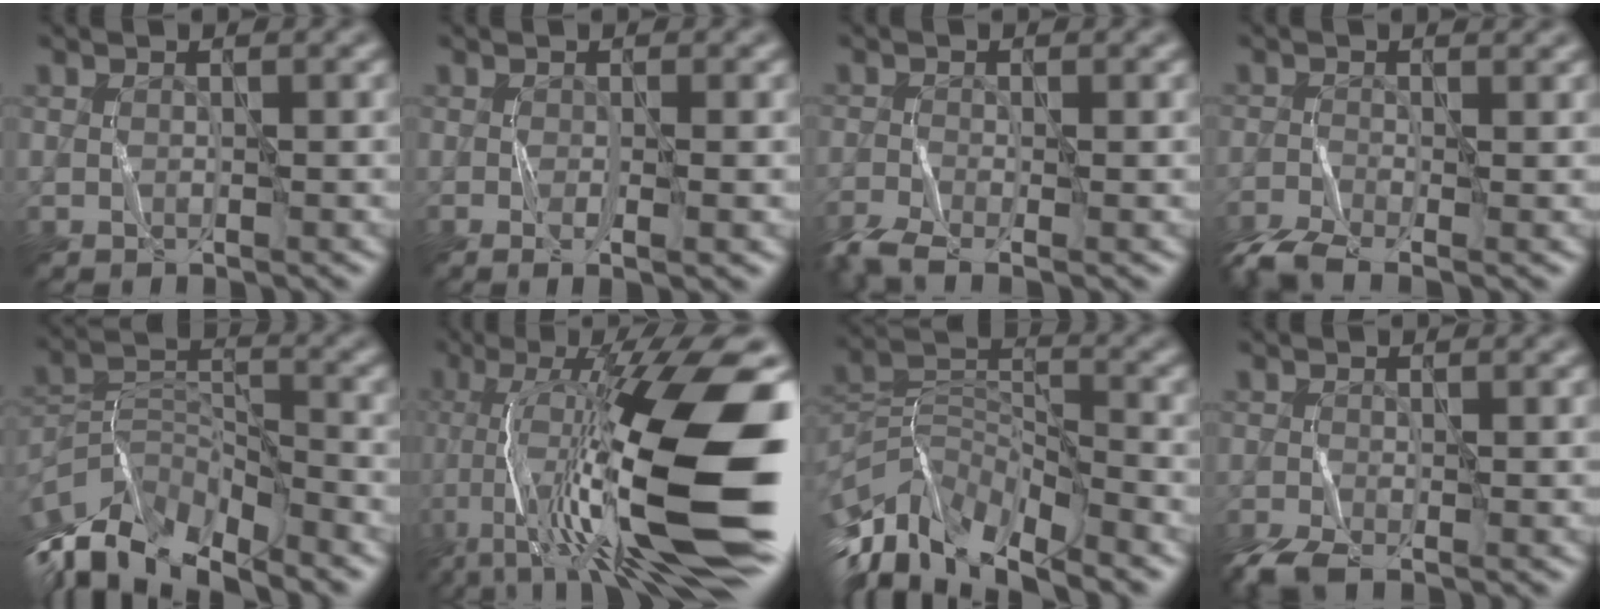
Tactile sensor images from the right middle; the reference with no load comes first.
{"total": 1.6, "force": [-0.5, 0.1, 1.6], "torque": [-0.031, -0.006, -0.003]}
{"total": 3.8, "force": [-2.6, 1.0, 2.6], "torque": [-0.061, -0.012, -0.052]}
{"total": 4.6, "force": [-2.9, 1.4, 3.3], "torque": [-0.064, -0.008, -0.059]}
{"total": 10.2, "force": [-7.7, 3.6, 5.5], "torque": [-0.115, -0.008, -0.145]}
{"total": 17.5, "force": [-3.4, 3.8, 16.7], "torque": [-0.288, 0.021, -0.051]}
{"total": 10.2, "force": [-6.7, 4.1, 6.5], "torque": [-0.139, -0.010, -0.117]}
{"total": 2.6, "force": [-1.8, 0.7, 1.8], "torque": [-0.050, -0.010, -0.035]}